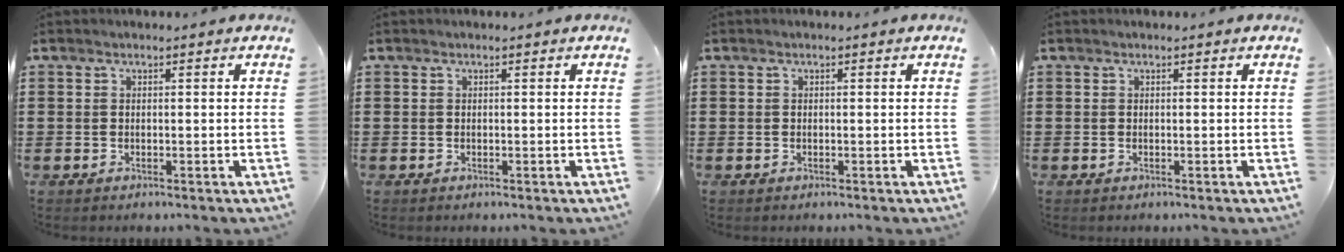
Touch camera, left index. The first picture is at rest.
{"total": 0.0}
{"total": 0.0}
{"total": 0.0}